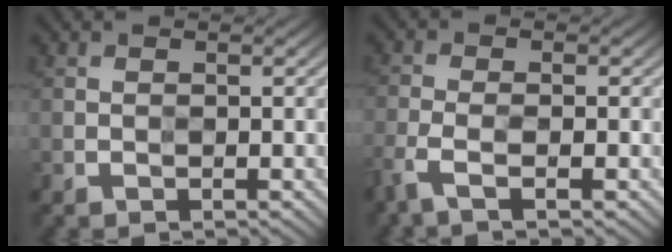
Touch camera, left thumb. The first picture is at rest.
{"total": 3.5, "force": [-2.2, 0.7, 2.6], "torque": [-0.067, -0.004, -0.058]}